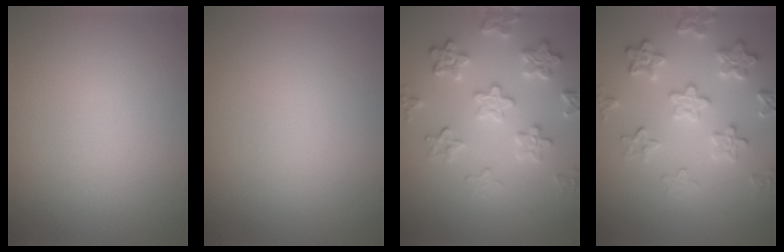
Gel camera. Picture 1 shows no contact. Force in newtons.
{"total": 0.0}
{"total": 4.8, "press": 4.1, "slide": 2.6}
{"total": 4.8, "press": 4.1, "slide": 2.5}